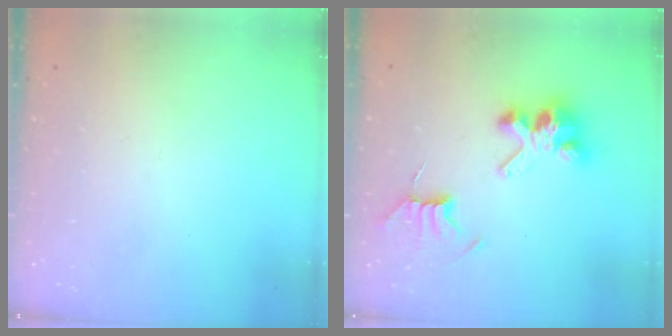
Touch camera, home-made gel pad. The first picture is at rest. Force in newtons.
{"total": 8.9, "press": 8.8, "slide": 0.7}